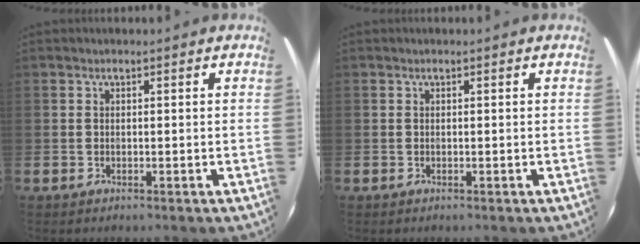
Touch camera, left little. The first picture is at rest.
{"total": 0.0}